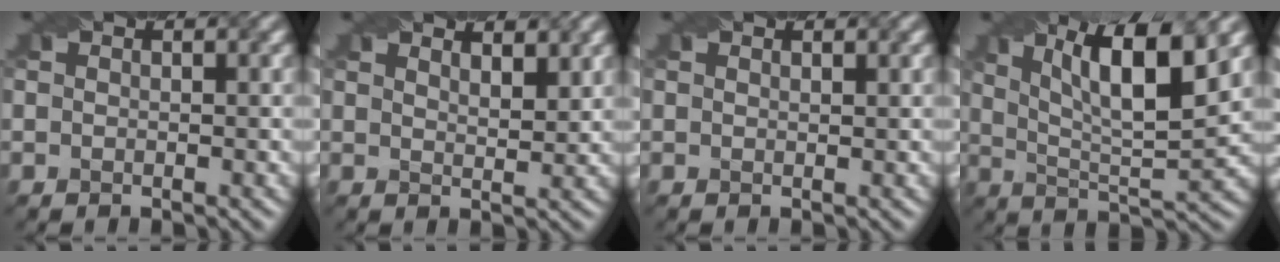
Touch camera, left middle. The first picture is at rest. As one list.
[{"total": 3.5, "force": [2.7, 1.1, 1.9], "torque": [-0.009, 0.009, 0.025]}, {"total": 0.7, "force": [0.6, 0.1, 0.3], "torque": [-0.007, -0.003, 0.006]}, {"total": 10.3, "force": [4.5, 2.9, 8.8], "torque": [-0.134, 0.004, 0.069]}]